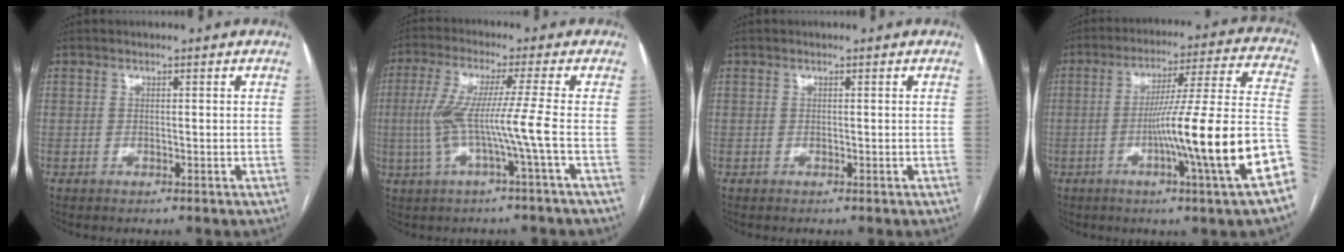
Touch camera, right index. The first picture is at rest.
{"total": 8.4, "force": [-1.6, -1.5, 8.1], "torque": [-0.175, 0.004, -0.031]}
{"total": 0.0}
{"total": 20.0, "force": [-6.3, -1.5, 18.9], "torque": [-0.220, 0.008, -0.098]}